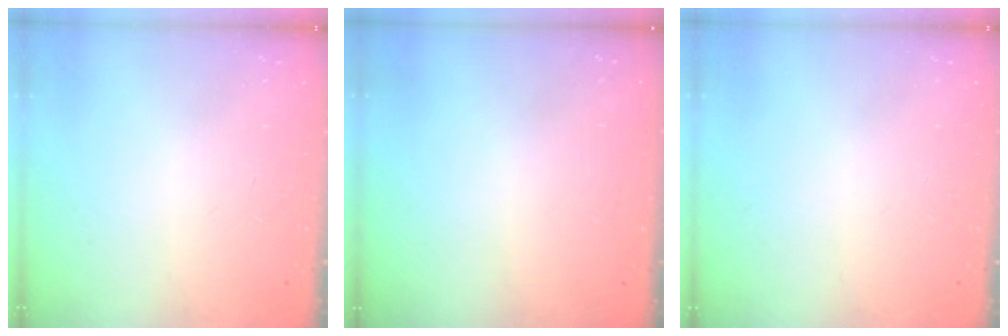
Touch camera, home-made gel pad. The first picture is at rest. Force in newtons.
{"total": 3.0, "press": 3.0, "slide": 0.1}
{"total": 0.0}